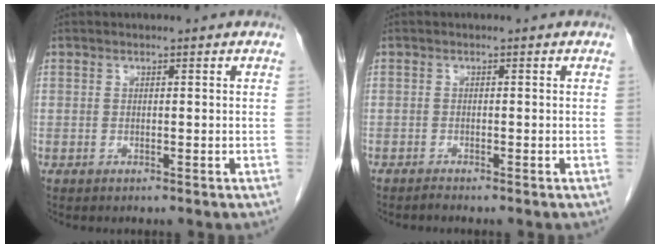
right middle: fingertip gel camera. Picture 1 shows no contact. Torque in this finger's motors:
{"motor_torque": [0.01, -0.14, -0.09, -0.01]}